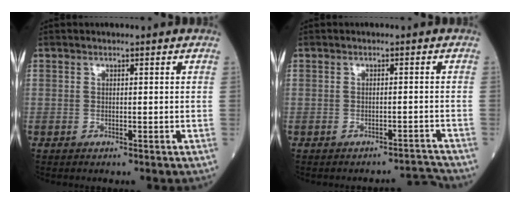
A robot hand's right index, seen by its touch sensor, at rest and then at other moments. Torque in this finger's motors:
{"motor_torque": [-0.07, -0.04, -0.06, 0.00]}